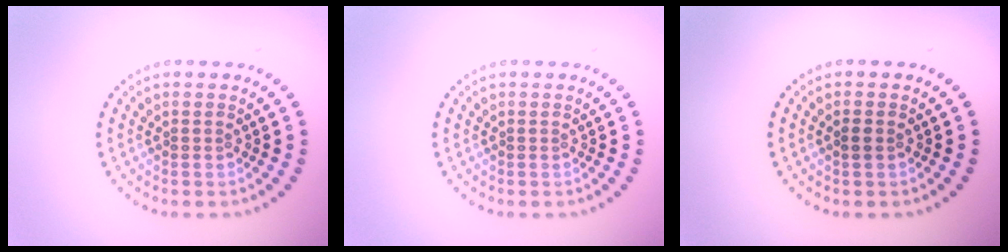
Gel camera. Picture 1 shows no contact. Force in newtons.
{"total": 0.0}
{"total": 0.9, "press": 0.9, "slide": 0.1}